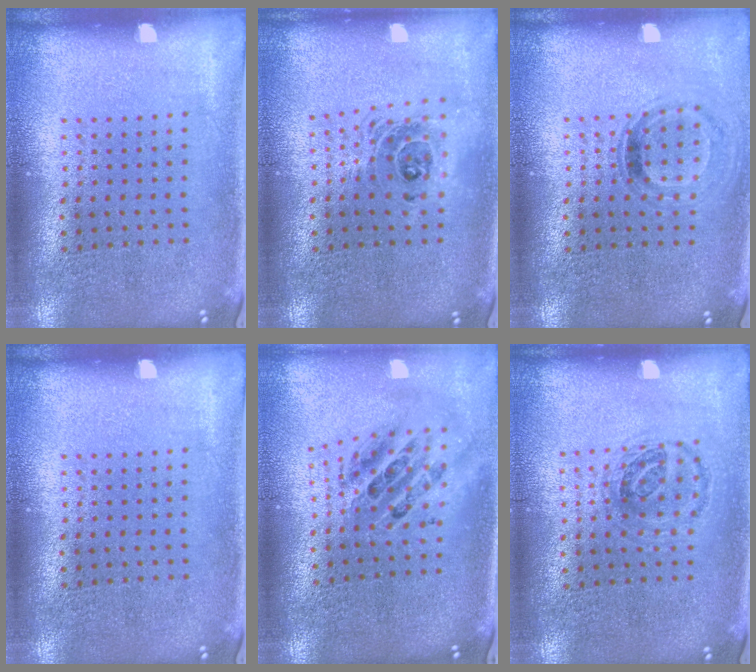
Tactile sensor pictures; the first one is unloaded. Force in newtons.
{"total": 1.4, "press": 1.2, "slide": 0.8}
{"total": 0.9, "press": 0.8, "slide": 0.4}
{"total": 0.0}
{"total": 2.1, "press": 1.6, "slide": 1.4}
{"total": 1.0, "press": 0.9, "slide": 0.5}